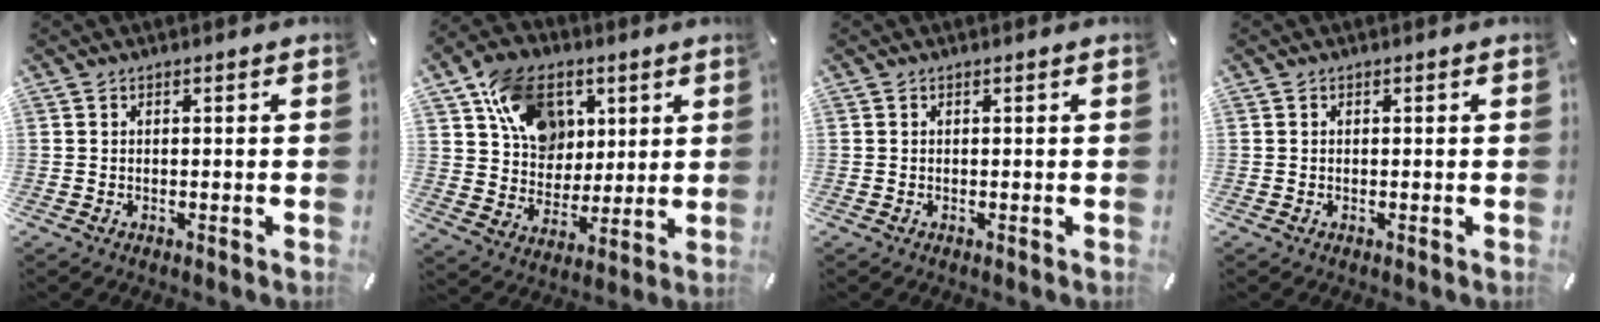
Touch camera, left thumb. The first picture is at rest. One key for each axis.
{"total": 14.8, "fx": 5.8, "fy": 12.0, "fz": 6.5, "tx": -0.114, "ty": -0.007, "tz": 0.116}
{"total": 0.0}
{"total": 0.0}